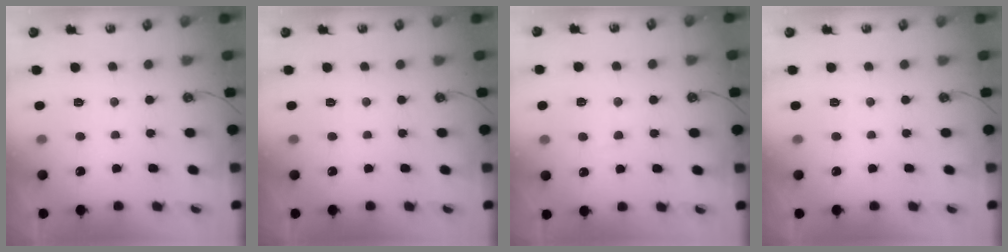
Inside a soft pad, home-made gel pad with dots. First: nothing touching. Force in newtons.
{"total": 0.0}
{"total": 1.5, "press": 1.4, "slide": 0.6}
{"total": 0.0}